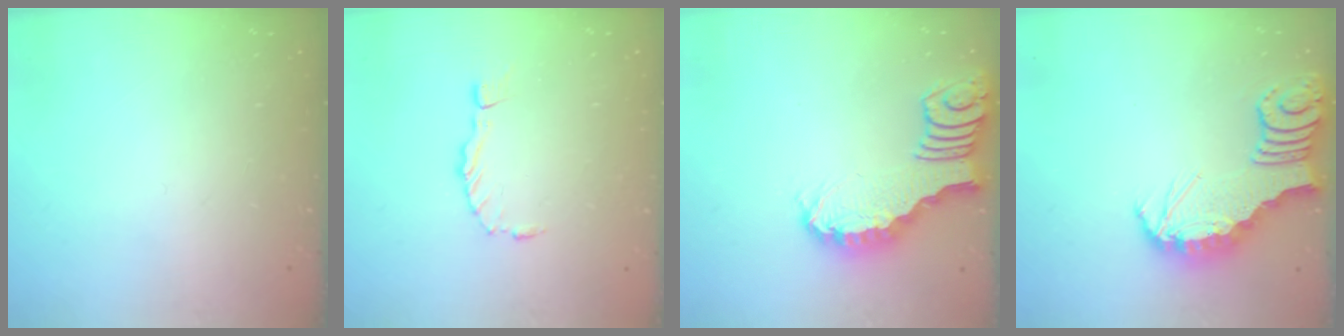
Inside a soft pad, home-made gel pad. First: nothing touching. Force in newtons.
{"total": 0.8, "press": 0.8, "slide": 0.1}
{"total": 2.5, "press": 2.4, "slide": 0.5}
{"total": 4.0, "press": 4.0, "slide": 0.6}